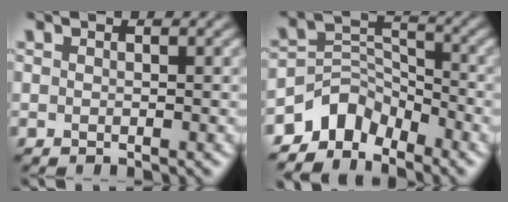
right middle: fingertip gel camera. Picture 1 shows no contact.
{"total": 4.4, "force": [-3.5, 2.5, 1.0], "torque": [-0.010, 0.004, -0.073]}